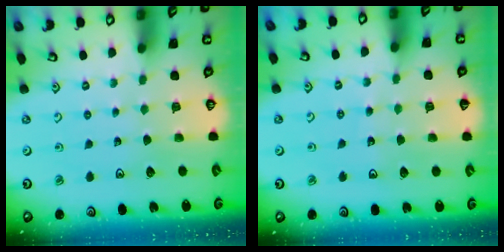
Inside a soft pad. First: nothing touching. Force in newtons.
{"total": 3.9, "press": 3.8, "slide": 1.1}